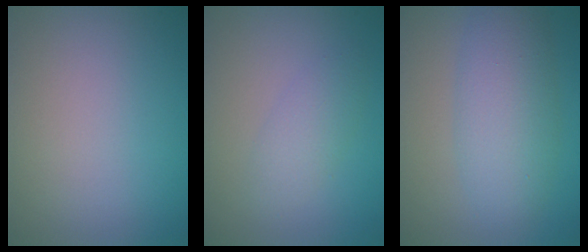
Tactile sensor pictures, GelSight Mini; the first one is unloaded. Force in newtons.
{"total": 2.1, "press": 2.1, "slide": 0.1}
{"total": 5.2, "press": 5.2, "slide": 0.1}